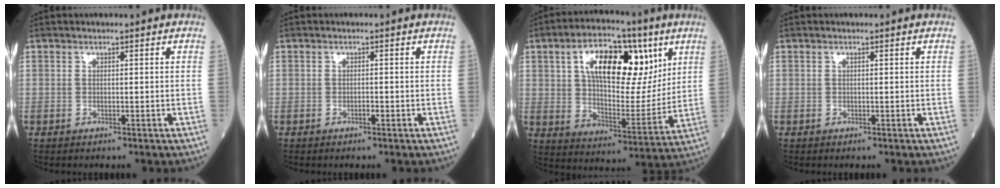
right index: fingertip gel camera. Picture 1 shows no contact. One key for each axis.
{"total": 0.6, "fx": -0.3, "fy": 0.2, "fz": 0.5, "tx": -0.010, "ty": 0.001, "tz": -0.006}
{"total": 18.4, "fx": 7.4, "fy": 8.1, "fz": 14.8, "tx": -0.240, "ty": 0.018, "tz": 0.121}
{"total": 0.0}